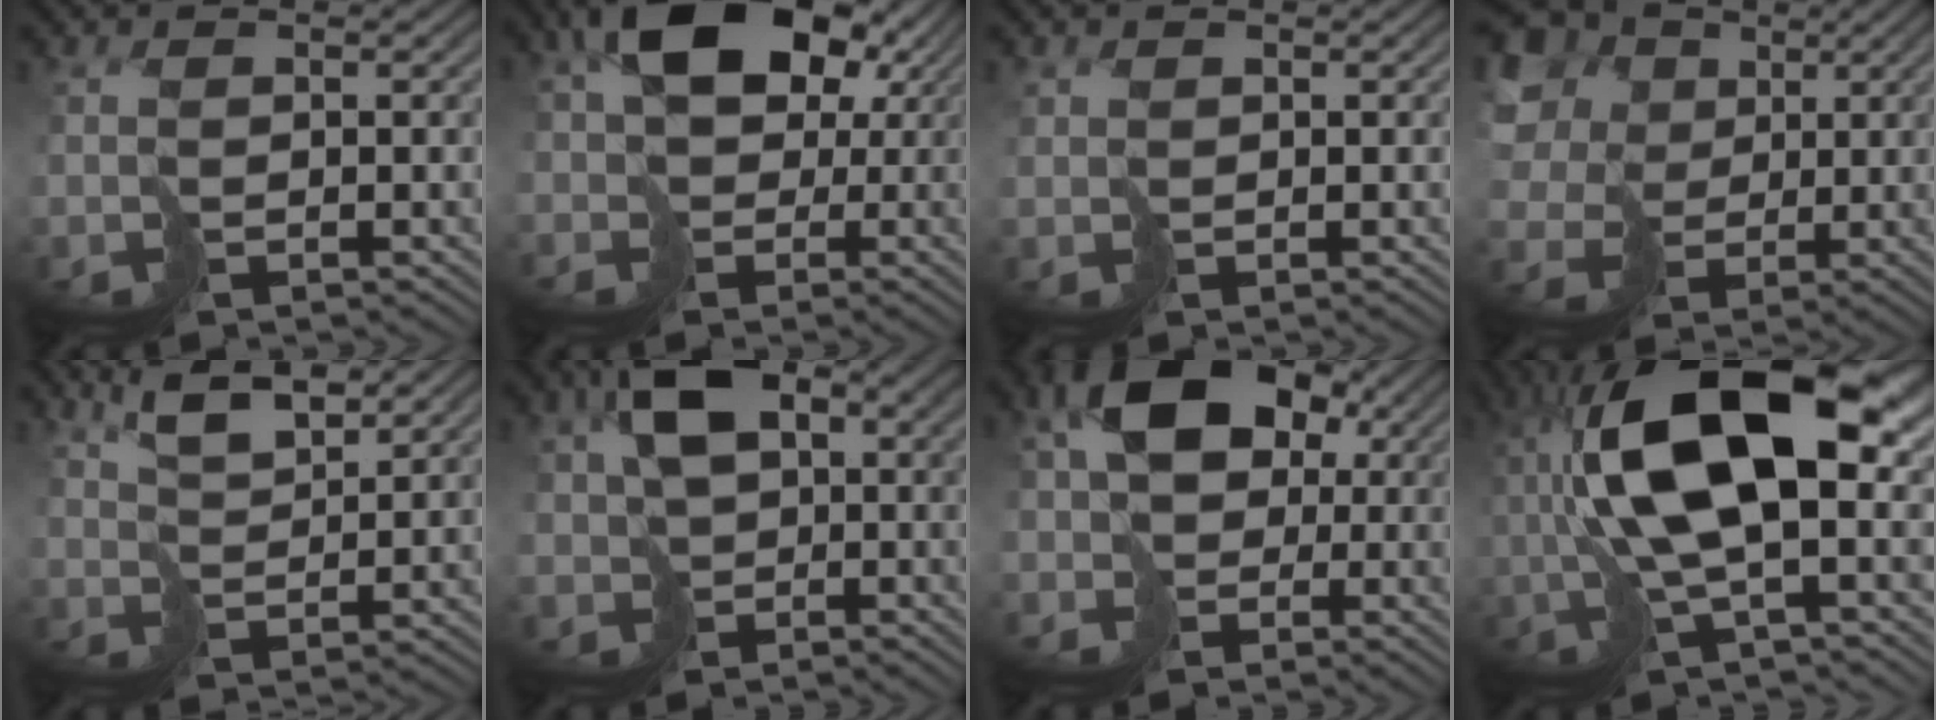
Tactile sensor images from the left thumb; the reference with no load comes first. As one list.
[{"total": 14.8, "force": [2.3, 11.4, 9.3], "torque": [-0.179, 0.012, 0.022]}, {"total": 1.2, "force": [0.7, 0.9, 0.1], "torque": [-0.008, -0.001, 0.015]}, {"total": 13.8, "force": [3.4, 11.6, 6.6], "torque": [-0.244, 0.018, 0.066]}, {"total": 5.0, "force": [3.4, 1.5, 3.4], "torque": [-0.075, 0.004, 0.066]}, {"total": 9.9, "force": [0.5, 7.3, 6.6], "torque": [-0.137, -0.006, -0.006]}, {"total": 12.8, "force": [-0.4, 9.9, 8.1], "torque": [-0.162, 0.006, -0.030]}, {"total": 14.7, "force": [0.9, 5.2, 13.7], "torque": [-0.273, 0.011, 0.010]}]